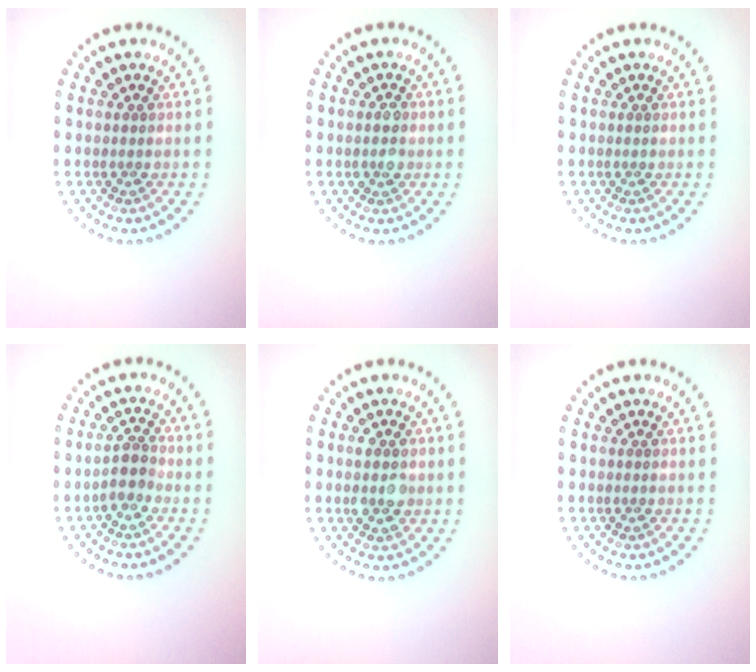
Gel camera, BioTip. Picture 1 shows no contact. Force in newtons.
{"total": 1.6, "press": 1.6, "slide": 0.3}
{"total": 0.0}
{"total": 1.8, "press": 1.4, "slide": 1.2}
{"total": 2.4, "press": 2.3, "slide": 0.3}
{"total": 0.0}